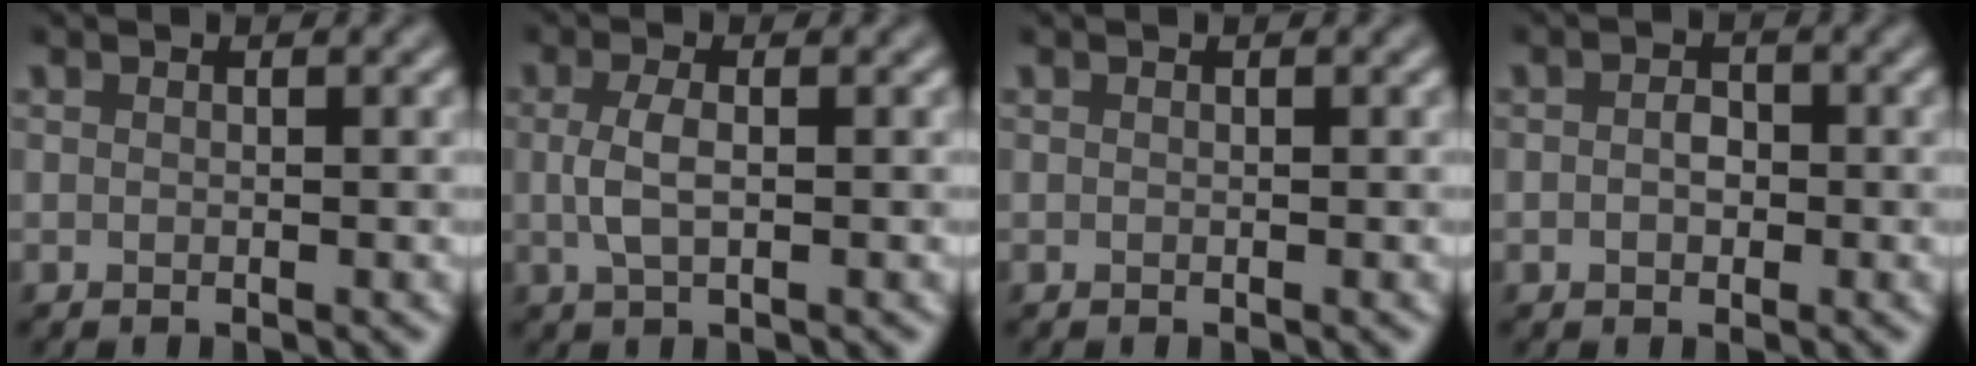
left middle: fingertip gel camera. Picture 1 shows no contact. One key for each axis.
{"total": 2.4, "fx": 0.0, "fy": 0.9, "fz": 2.2, "tx": -0.050, "ty": -0.001, "tz": 0.000}
{"total": 0.0}
{"total": 1.6, "fx": -0.2, "fy": 1.2, "fz": 1.1, "tx": -0.019, "ty": 0.001, "tz": -0.007}